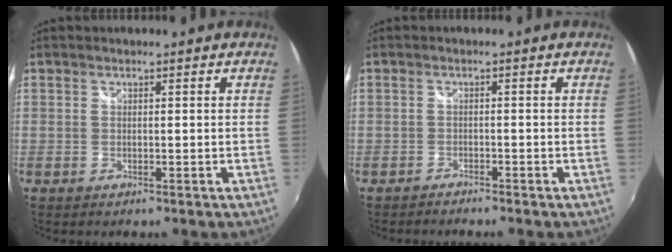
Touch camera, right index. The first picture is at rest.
{"total": 1.7, "force": [-1.7, 0.3, 0.2], "torque": [-0.013, -0.004, -0.033]}